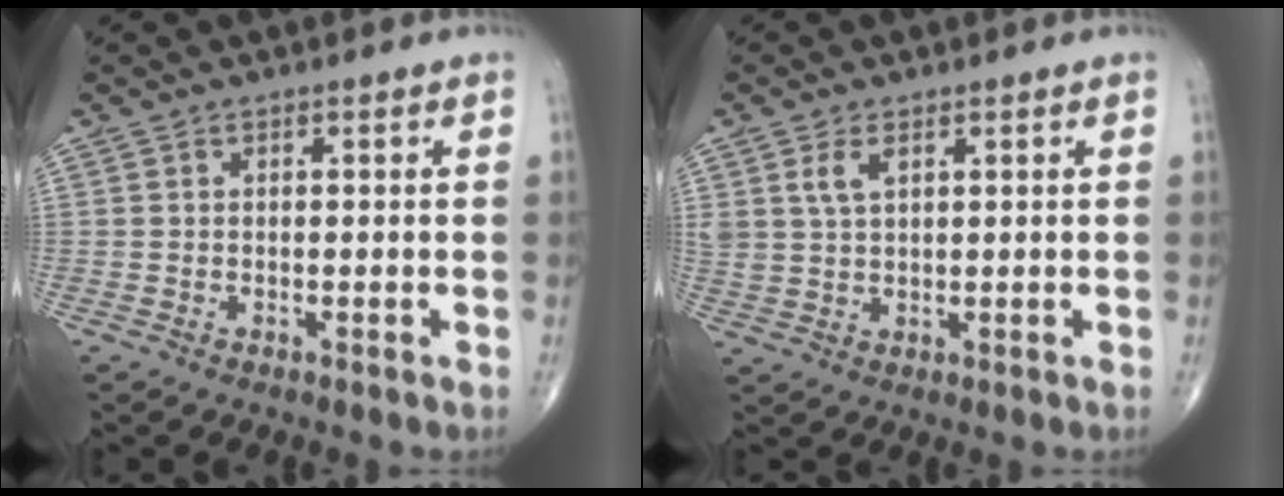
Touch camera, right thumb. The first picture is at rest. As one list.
[{"total": 4.0, "force": [1.8, 2.1, 2.8], "torque": [-0.056, -0.006, 0.042]}]